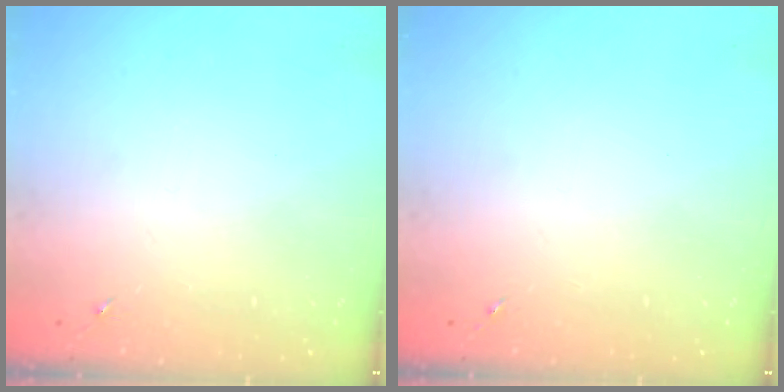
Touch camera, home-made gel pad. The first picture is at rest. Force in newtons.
{"total": 0.0}